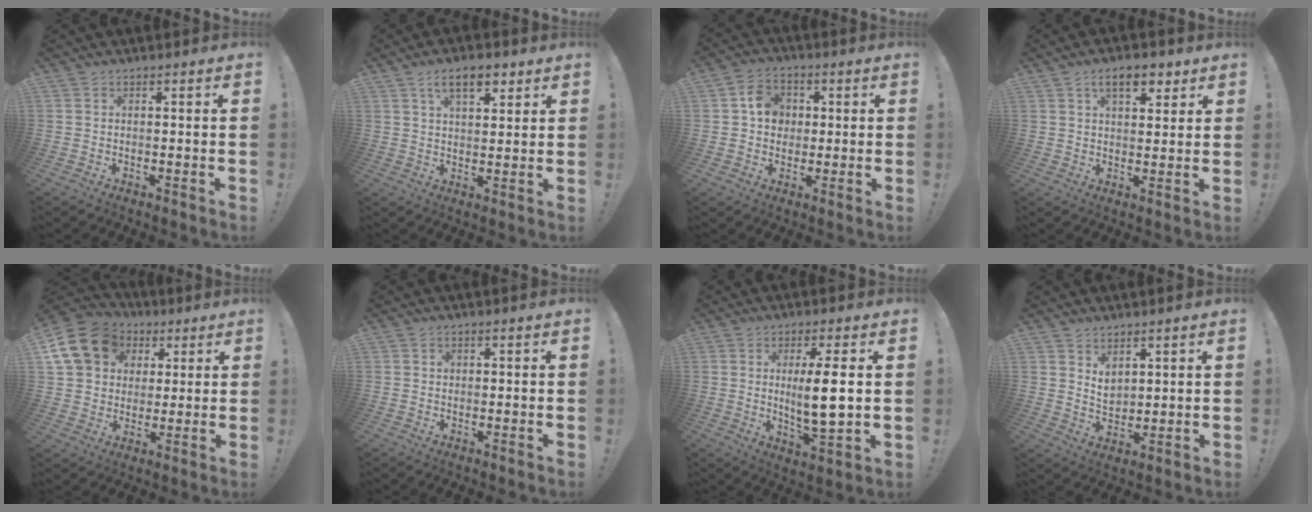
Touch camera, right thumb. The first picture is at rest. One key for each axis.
{"total": 8.5, "fx": 4.7, "fy": 3.9, "fz": 5.9, "tx": -0.081, "ty": -0.010, "tz": 0.081}
{"total": 8.3, "fx": 1.6, "fy": 7.2, "fz": 3.7, "tx": -0.047, "ty": 0.005, "tz": 0.032}
{"total": 7.9, "fx": 4.3, "fy": 3.7, "fz": 5.4, "tx": -0.072, "ty": -0.007, "tz": 0.073}
{"total": 17.0, "fx": 6.1, "fy": 13.8, "fz": 8.0, "tx": -0.122, "ty": -0.020, "tz": 0.126}
{"total": 0.8, "fx": 0.1, "fy": 0.8, "fz": 0.0, "tx": 0.006, "ty": 0.001, "tz": 0.000}
{"total": 9.9, "fx": 1.3, "fy": 1.5, "fz": 9.8, "tx": -0.171, "ty": -0.016, "tz": 0.015}
{"total": 4.6, "fx": 3.1, "fy": 3.0, "fz": 1.5, "tx": -0.020, "ty": -0.025, "tz": 0.058}